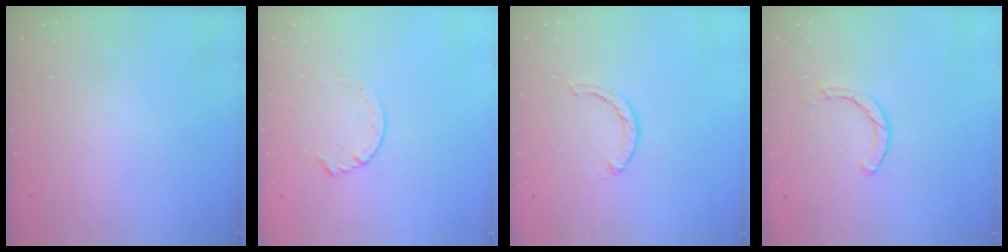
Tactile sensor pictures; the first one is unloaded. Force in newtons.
{"total": 3.7, "press": 3.7, "slide": 0.5}
{"total": 2.4, "press": 2.4, "slide": 0.4}
{"total": 1.6, "press": 1.6, "slide": 0.2}